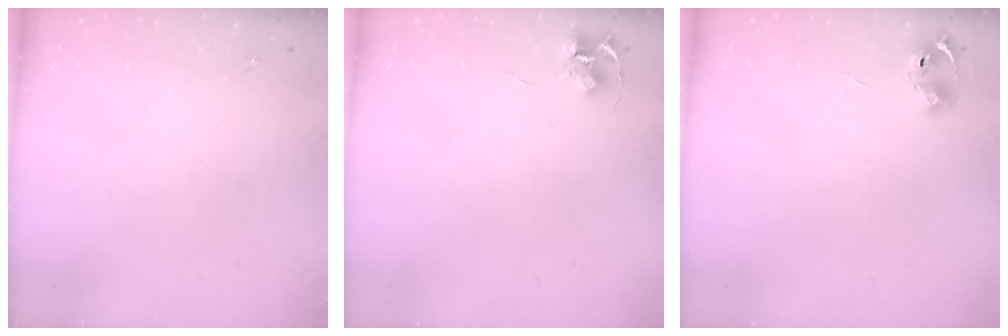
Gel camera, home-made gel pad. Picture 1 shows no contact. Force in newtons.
{"total": 4.7, "press": 4.7, "slide": 0.4}
{"total": 6.3, "press": 6.3, "slide": 0.8}